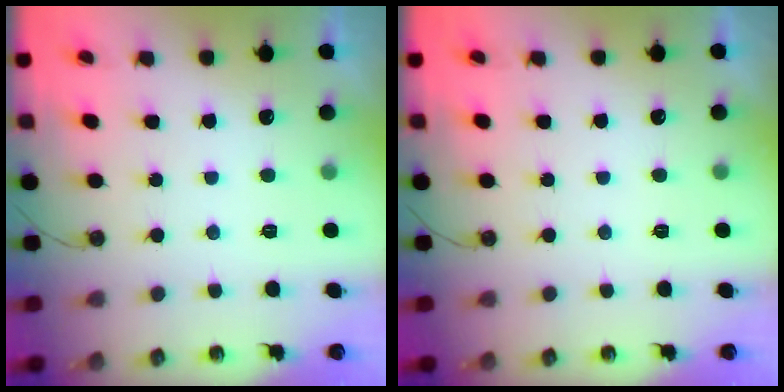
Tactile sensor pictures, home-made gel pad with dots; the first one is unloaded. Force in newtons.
{"total": 0.0}